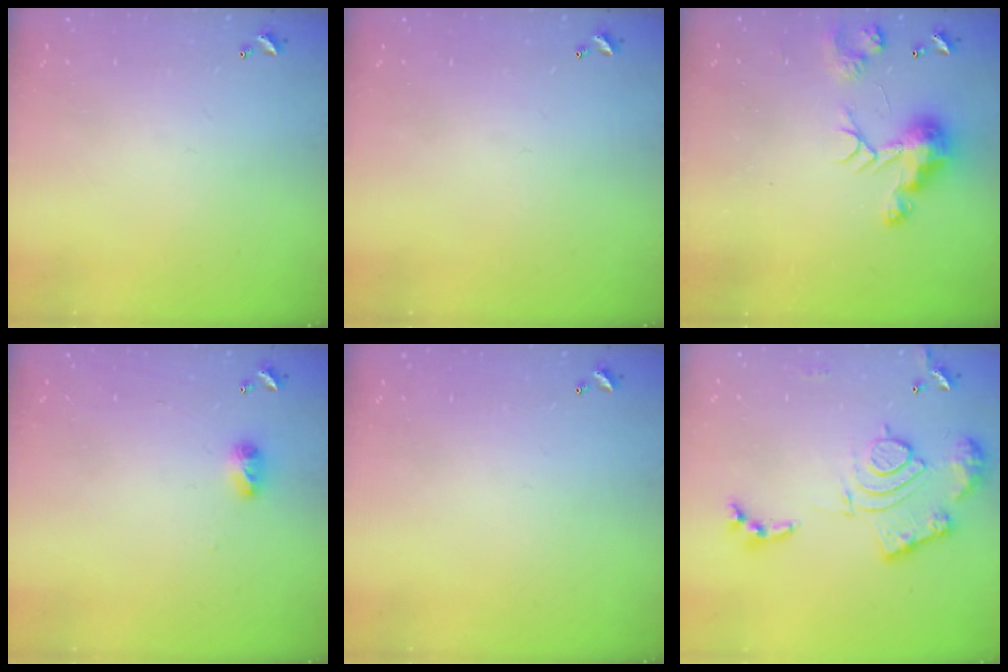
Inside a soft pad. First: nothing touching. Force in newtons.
{"total": 0.0}
{"total": 8.7, "press": 8.6, "slide": 0.2}
{"total": 4.1, "press": 4.1, "slide": 0.5}
{"total": 0.0}
{"total": 17.4, "press": 17.3, "slide": 1.7}